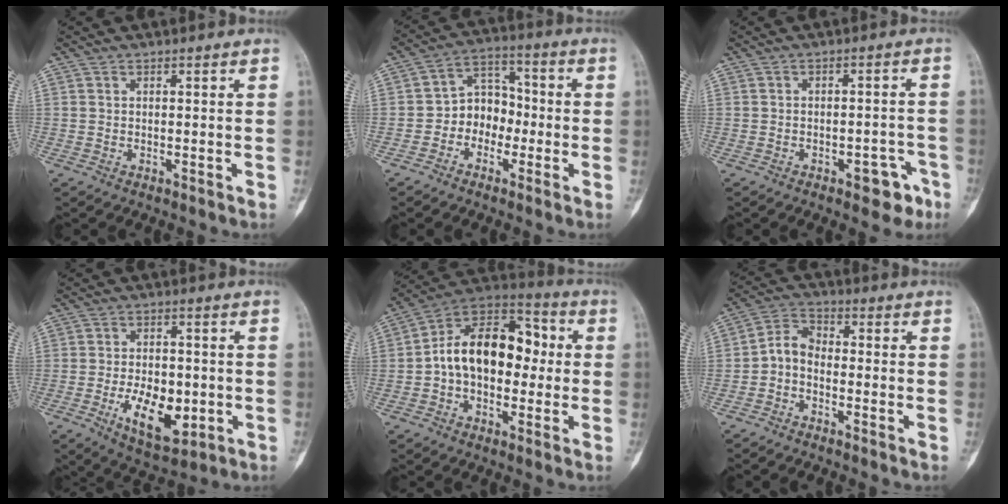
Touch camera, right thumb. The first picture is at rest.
{"total": 8.1, "force": [-2.0, 6.6, 4.3], "torque": [-0.027, 0.041, -0.051]}
{"total": 5.7, "force": [-3.2, 3.0, 3.6], "torque": [-0.017, 0.025, -0.037]}
{"total": 11.0, "force": [-2.9, 6.1, 8.7], "torque": [-0.114, -0.002, -0.037]}
{"total": 17.7, "force": [0.1, 11.7, 13.2], "torque": [-0.171, 0.048, -0.011]}
{"total": 5.2, "force": [-1.7, 3.6, 3.4], "torque": [-0.048, 0.023, -0.050]}